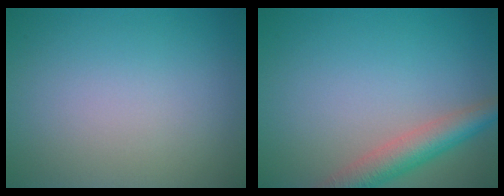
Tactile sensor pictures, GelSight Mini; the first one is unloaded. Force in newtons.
{"total": 4.5, "press": 4.4, "slide": 0.3}